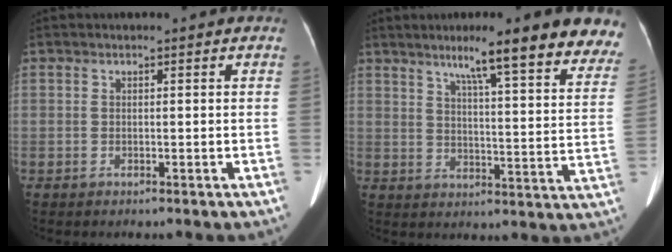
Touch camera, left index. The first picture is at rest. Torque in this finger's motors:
{"motor_torque": [1.09, -1.05, 0.70, 0.15]}